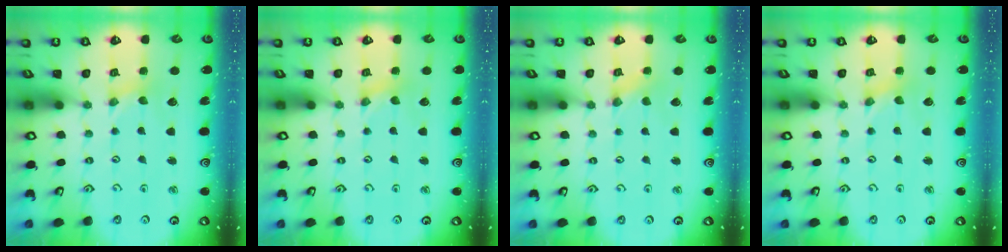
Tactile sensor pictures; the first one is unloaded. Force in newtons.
{"total": 0.7, "press": 0.7, "slide": 0.2}
{"total": 0.0}
{"total": 0.0}